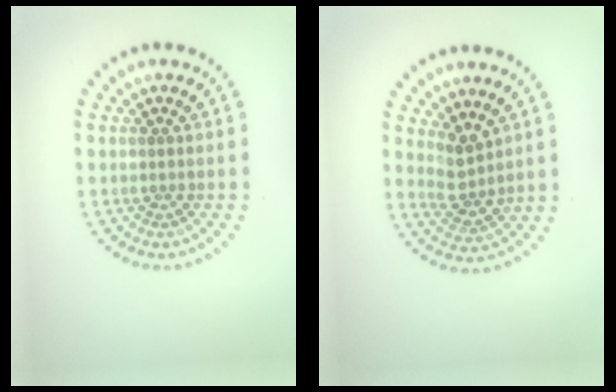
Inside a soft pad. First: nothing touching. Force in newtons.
{"total": 2.6, "press": 2.0, "slide": 1.8}